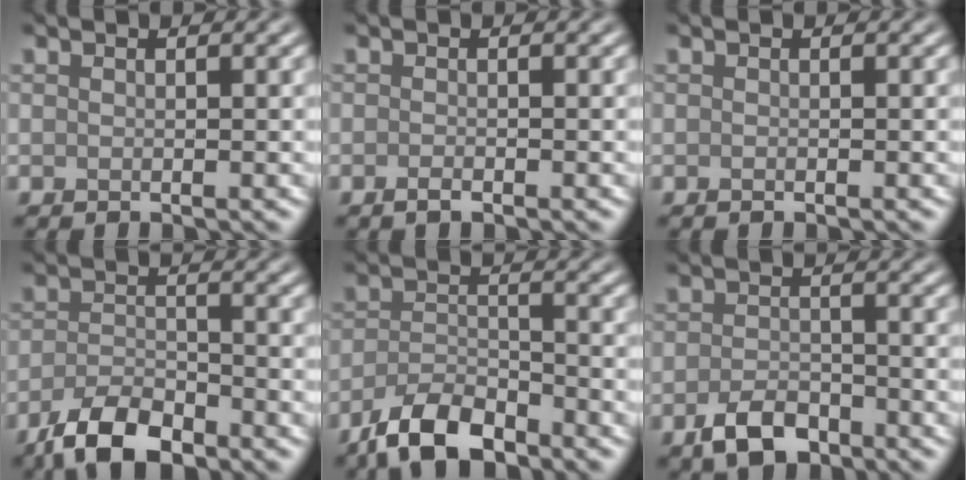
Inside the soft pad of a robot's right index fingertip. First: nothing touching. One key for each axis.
{"total": 0.7, "fx": -0.5, "fy": 0.1, "fz": 0.5, "tx": -0.009, "ty": -0.001, "tz": -0.008}
{"total": 0.0}
{"total": 5.4, "fx": -3.8, "fy": 2.2, "fz": 3.1, "tx": -0.056, "ty": -0.007, "tz": -0.076}
{"total": 5.6, "fx": -4.1, "fy": 2.2, "fz": 3.0, "tx": -0.053, "ty": -0.007, "tz": -0.083}
{"total": 3.6, "fx": -2.2, "fy": 2.0, "fz": 2.0, "tx": -0.035, "ty": 0.000, "tz": -0.045}